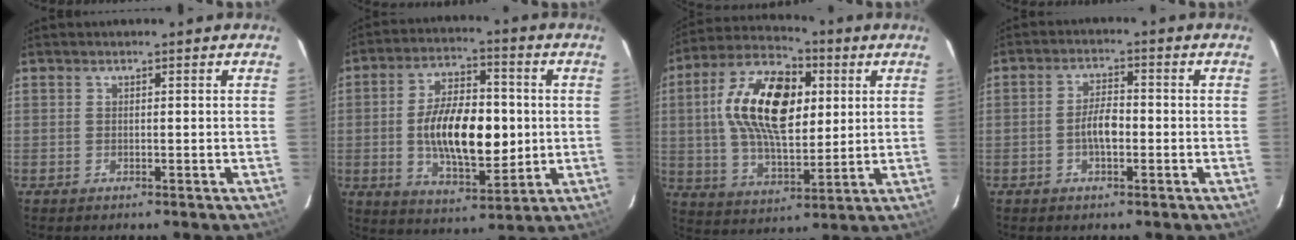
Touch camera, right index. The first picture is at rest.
{"total": 16.2, "force": [-0.6, 7.7, 14.3], "torque": [-0.251, 0.007, -0.001]}
{"total": 19.6, "force": [4.2, 10.2, 16.2], "torque": [-0.304, 0.030, 0.075]}
{"total": 4.7, "force": [-1.2, 1.9, 4.0], "torque": [-0.077, 0.007, -0.020]}